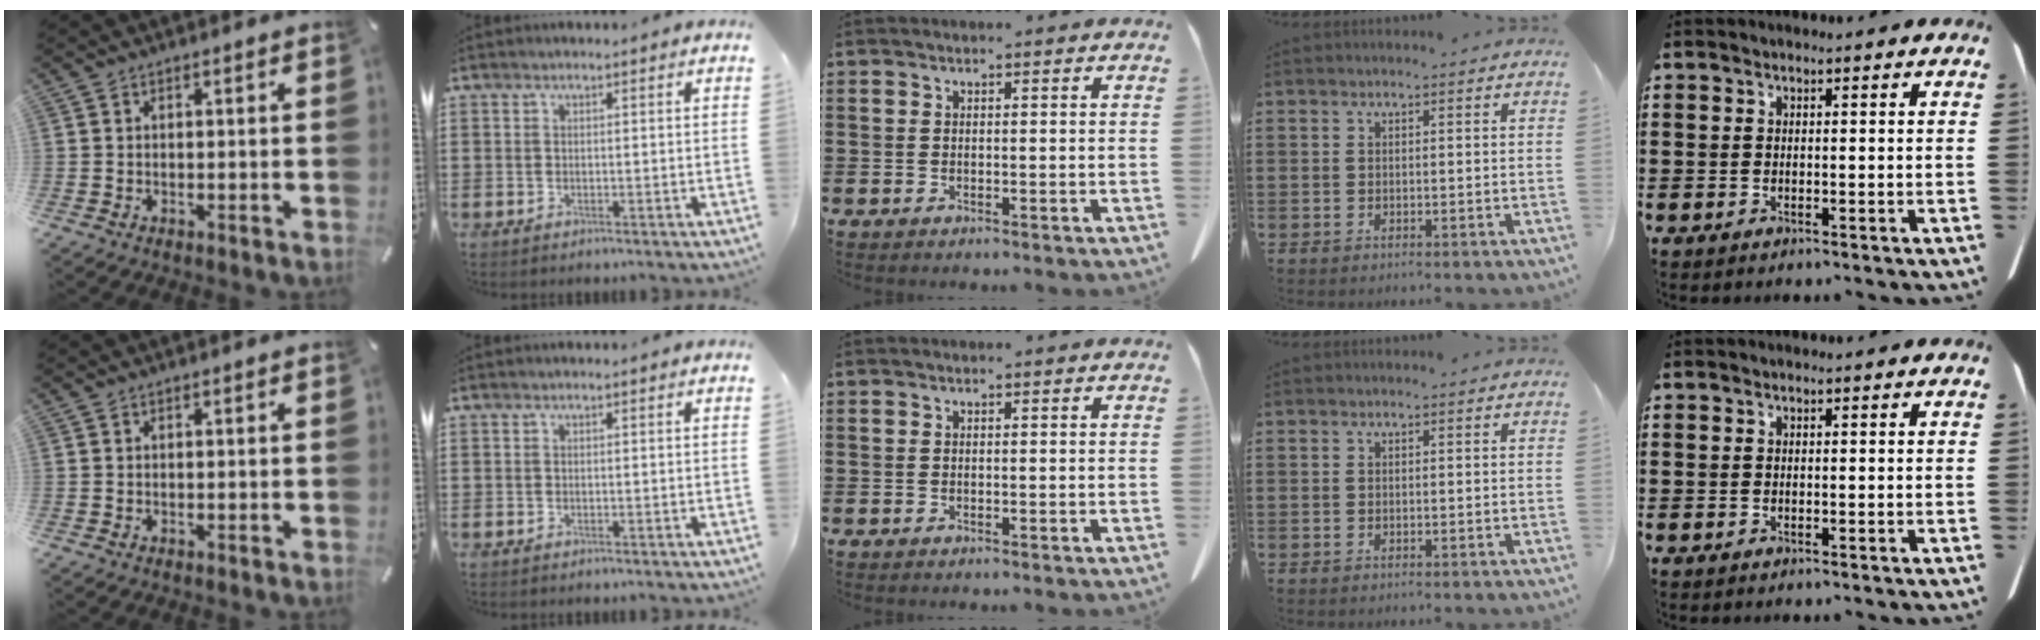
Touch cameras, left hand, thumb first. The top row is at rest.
{}